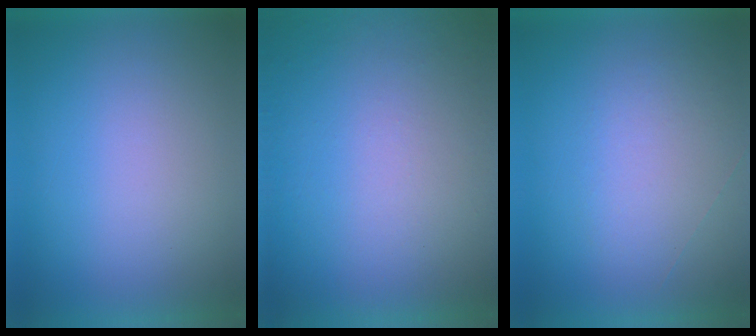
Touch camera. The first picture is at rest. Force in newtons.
{"total": 6.0}
{"total": 1.0}